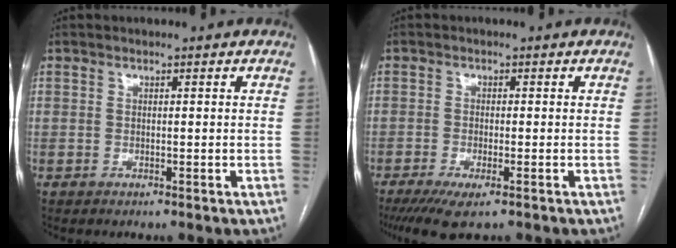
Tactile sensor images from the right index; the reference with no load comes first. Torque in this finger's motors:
{"motor_torque": [0.58, -0.23, 0.00, 0.01]}